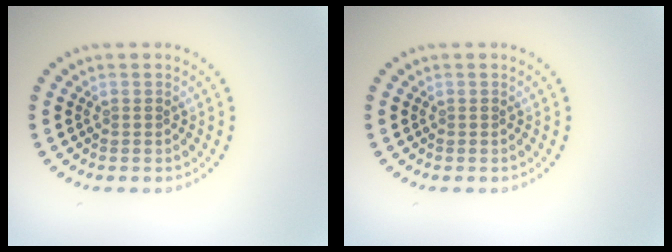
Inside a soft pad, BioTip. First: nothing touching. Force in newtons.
{"total": 0.0}